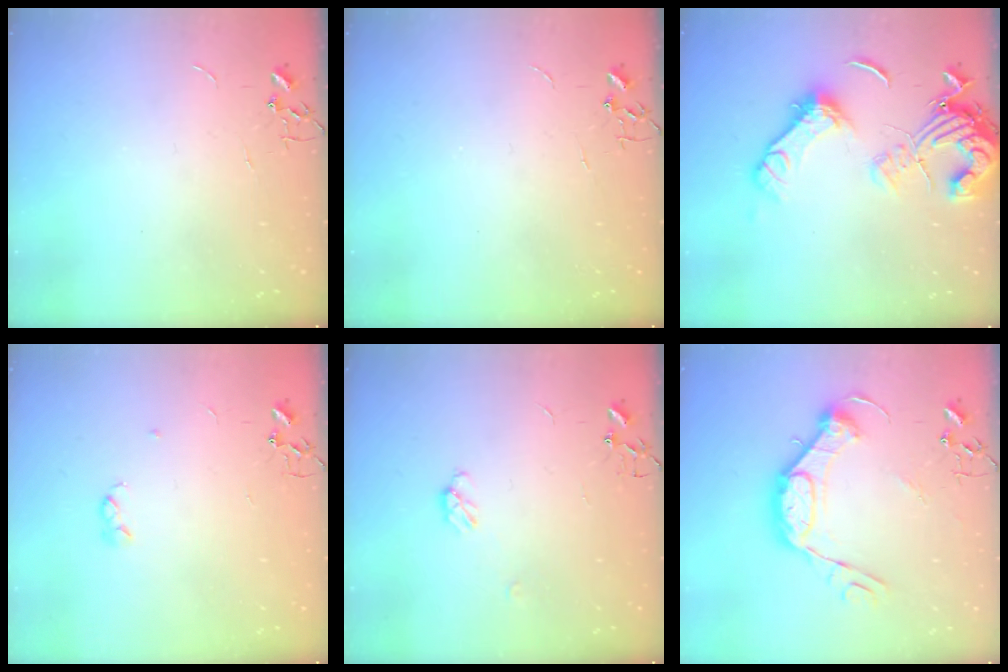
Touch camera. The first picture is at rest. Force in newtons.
{"total": 0.0}
{"total": 16.5, "press": 16.4, "slide": 2.4}
{"total": 3.3, "press": 3.2, "slide": 0.6}
{"total": 4.0, "press": 4.0, "slide": 0.4}
{"total": 15.0, "press": 14.9, "slide": 0.6}